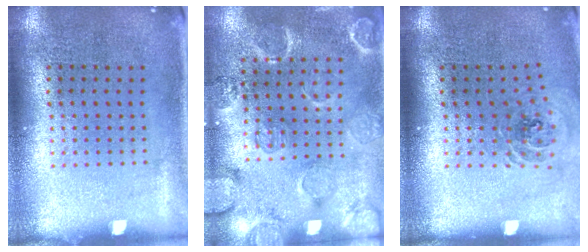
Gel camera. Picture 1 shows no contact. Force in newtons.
{"total": 2.5, "press": 2.2, "slide": 1.1}
{"total": 0.9, "press": 0.9, "slide": 0.1}